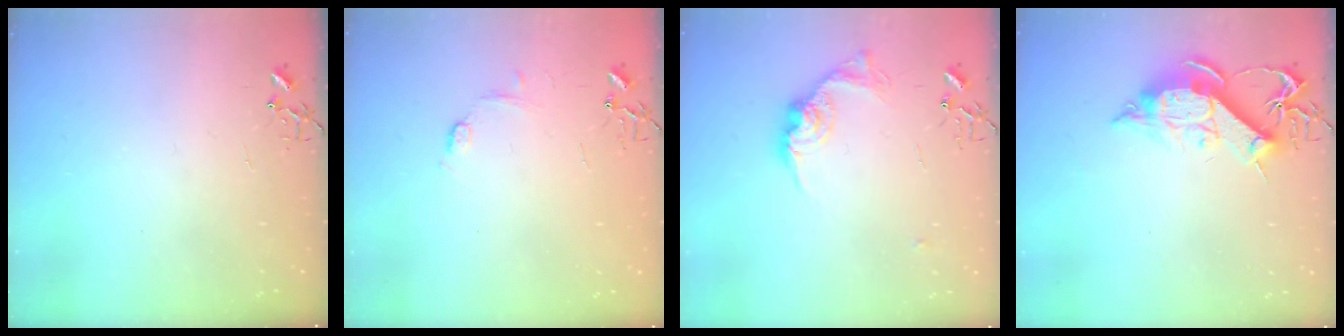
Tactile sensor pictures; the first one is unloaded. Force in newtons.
{"total": 6.1, "press": 6.1, "slide": 0.7}
{"total": 13.4, "press": 13.3, "slide": 0.8}
{"total": 13.2, "press": 13.1, "slide": 1.5}